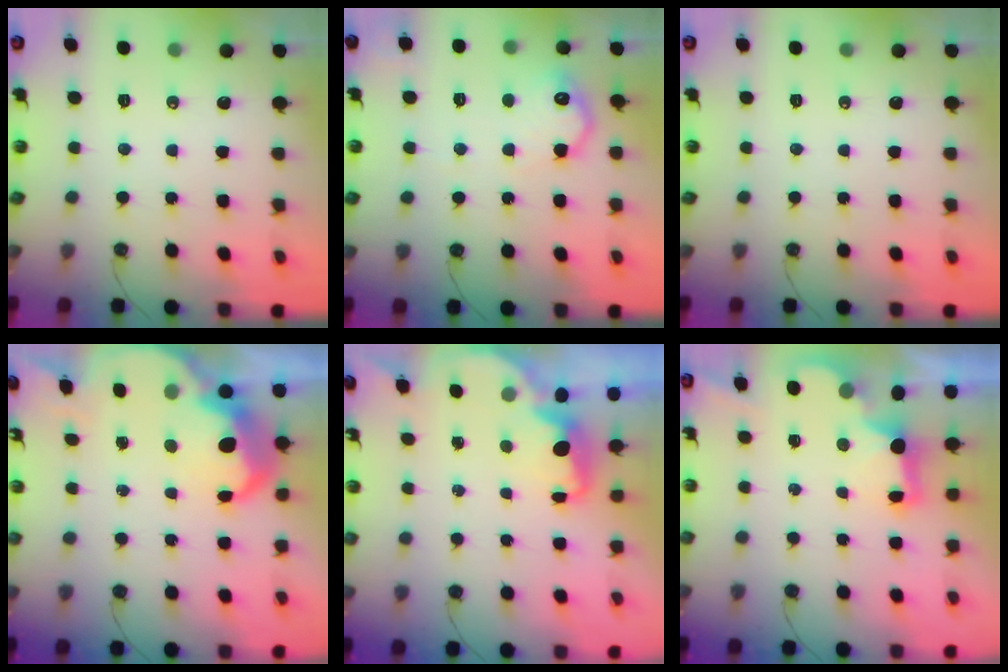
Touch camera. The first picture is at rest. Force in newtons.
{"total": 10.8, "press": 10.8, "slide": 0.4}
{"total": 0.0}
{"total": 9.1, "press": 9.1, "slide": 0.3}
{"total": 1.6, "press": 1.5, "slide": 0.6}
{"total": 2.4, "press": 2.3, "slide": 0.7}